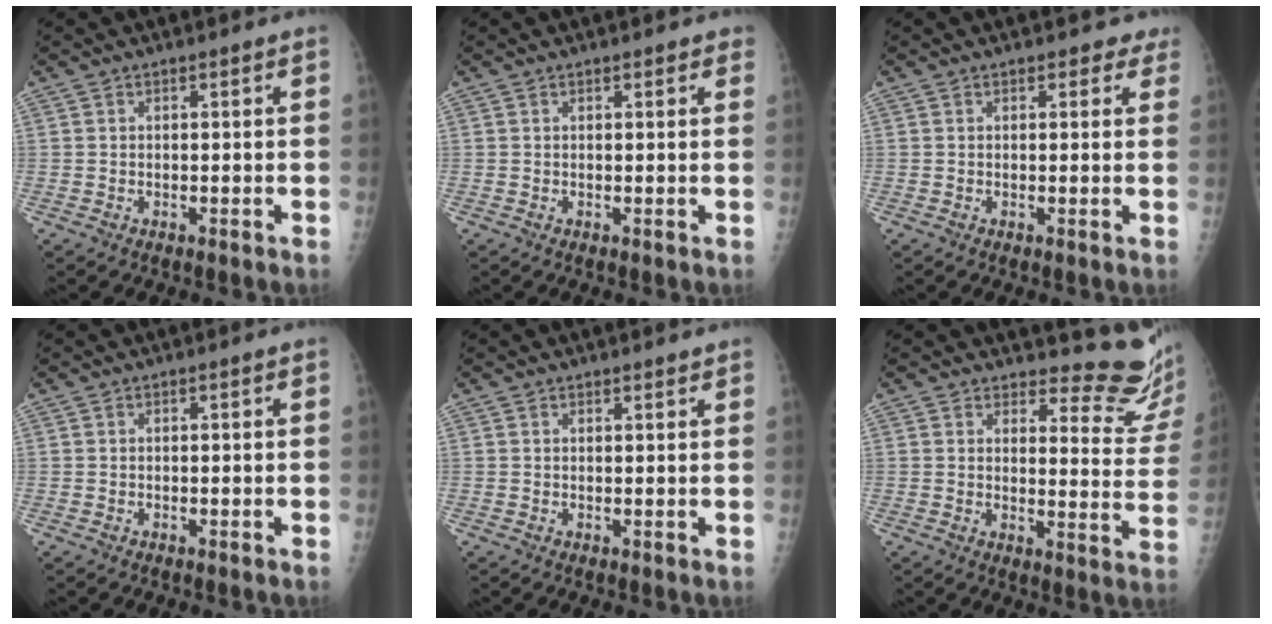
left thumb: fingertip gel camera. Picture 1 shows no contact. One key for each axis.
{"total": 1.7, "fx": 1.4, "fy": 0.6, "fz": 0.7, "tx": 0.001, "ty": 0.000, "tz": 0.013}
{"total": 2.6, "fx": 2.1, "fy": 1.5, "fz": 0.5, "tx": 0.023, "ty": -0.006, "tz": 0.013}
{"total": 0.0}
{"total": 1.2, "fx": 1.1, "fy": 0.4, "fz": 0.3, "tx": 0.000, "ty": -0.005, "tz": 0.017}
{"total": 12.4, "fx": 12.1, "fy": 2.3, "fz": 1.7, "tx": 0.012, "ty": -0.144, "tz": 0.122}